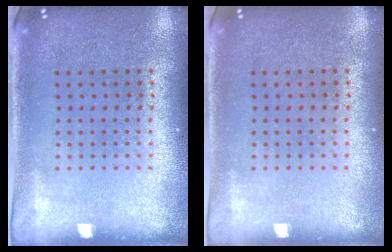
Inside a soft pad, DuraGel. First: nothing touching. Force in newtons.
{"total": 0.0}